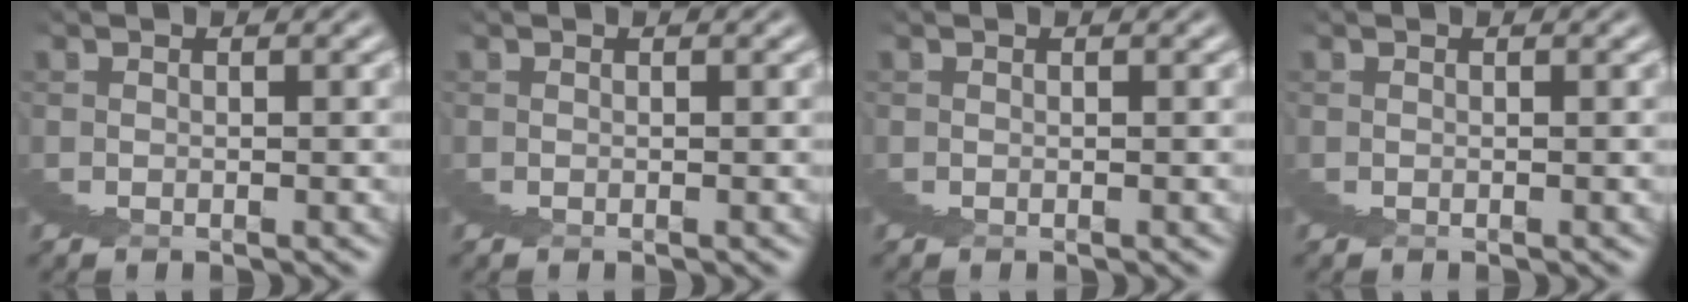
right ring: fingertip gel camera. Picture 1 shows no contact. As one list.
[{"total": 0.0}, {"total": 0.0}, {"total": 0.0}]